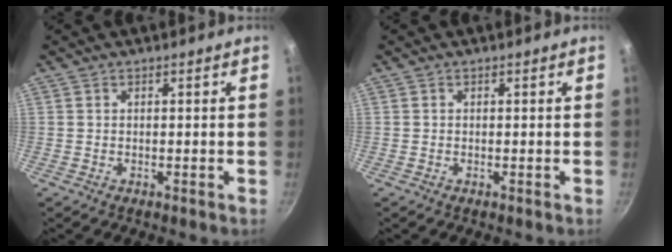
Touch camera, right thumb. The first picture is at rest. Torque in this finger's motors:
{"motor_torque": [0.12, -0.02, -0.32, 0.23, -0.02]}